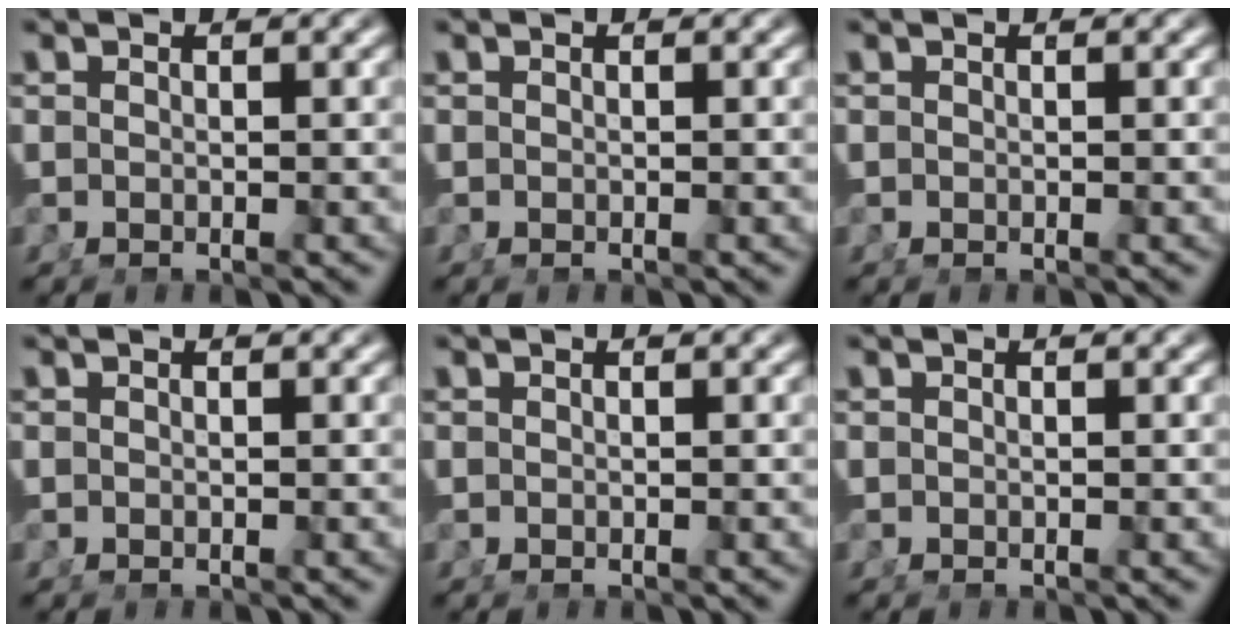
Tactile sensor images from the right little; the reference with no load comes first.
{"total": 0.0}
{"total": 0.0}
{"total": 0.0}
{"total": 0.0}
{"total": 0.0}